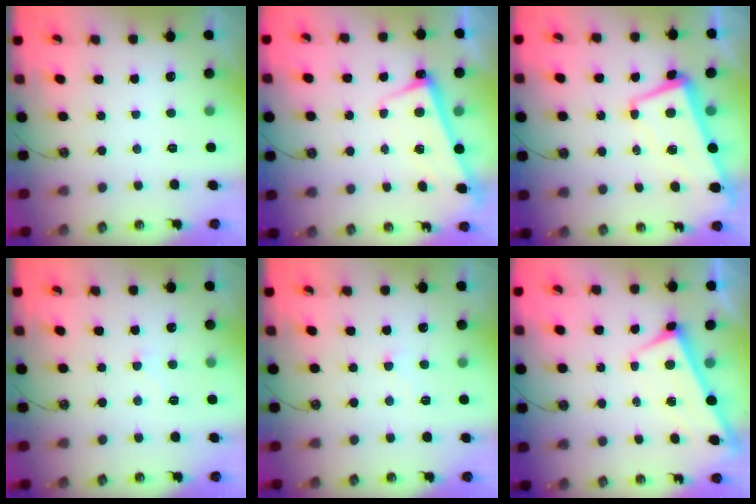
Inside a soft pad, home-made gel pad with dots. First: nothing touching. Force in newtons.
{"total": 2.6, "press": 2.5, "slide": 0.8}
{"total": 4.1, "press": 3.8, "slide": 1.6}
{"total": 2.6, "press": 2.6, "slide": 0.7}
{"total": 2.7, "press": 2.7, "slide": 0.4}
{"total": 1.2, "press": 1.2, "slide": 0.1}